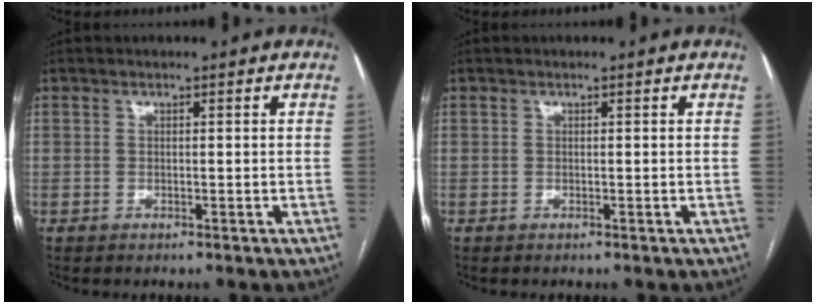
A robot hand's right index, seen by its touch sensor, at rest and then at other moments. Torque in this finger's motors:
{"motor_torque": [0.00, 0.00, 0.00, 0.00]}